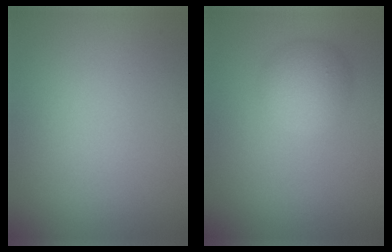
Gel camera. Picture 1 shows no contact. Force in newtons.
{"total": 3.3, "press": 3.3, "slide": 0.1}